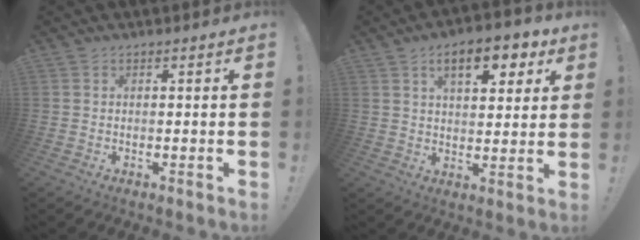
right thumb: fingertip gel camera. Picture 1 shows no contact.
{"total": 12.1, "force": [5.7, 5.5, 9.1], "torque": [-0.123, -0.020, 0.093]}